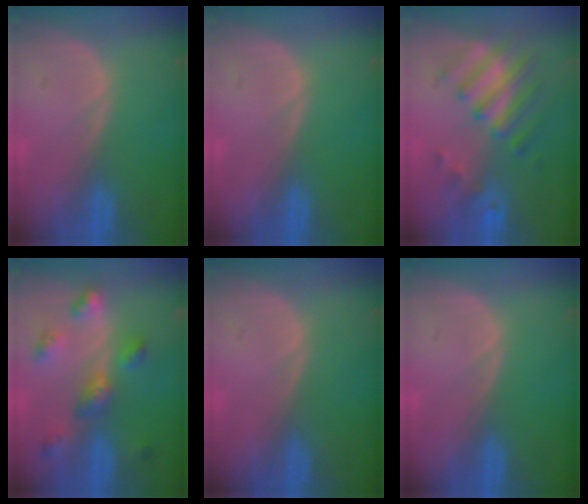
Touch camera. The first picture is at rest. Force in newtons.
{"total": 0.0}
{"total": 8.0, "press": 7.0, "slide": 3.9}
{"total": 6.5, "press": 5.9, "slide": 2.7}
{"total": 0.0}
{"total": 0.0}